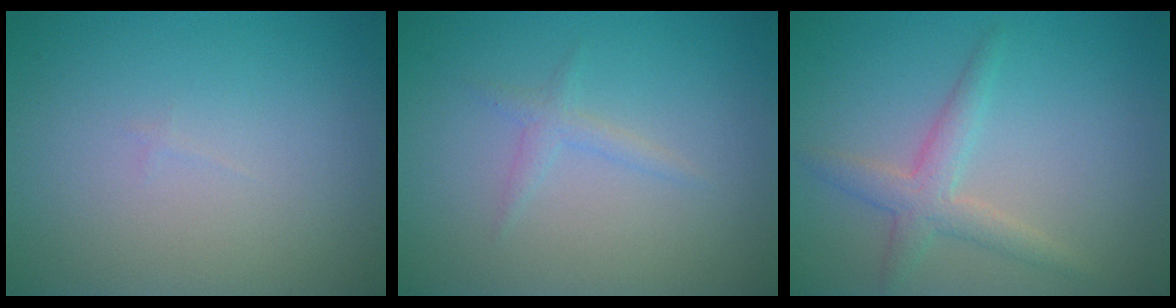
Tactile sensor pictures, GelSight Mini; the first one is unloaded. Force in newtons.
{"total": 1.2, "press": 1.2, "slide": 0.1}
{"total": 2.7, "press": 2.7, "slide": 0.2}